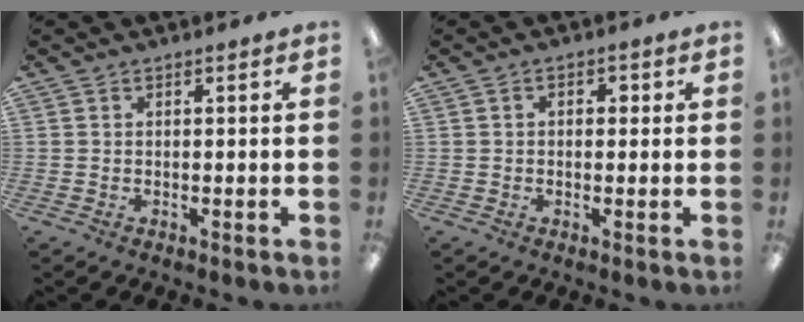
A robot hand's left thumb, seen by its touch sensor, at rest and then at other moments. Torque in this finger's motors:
{"motor_torque": [-0.01, -0.10, -0.42, 0.01, -0.02]}